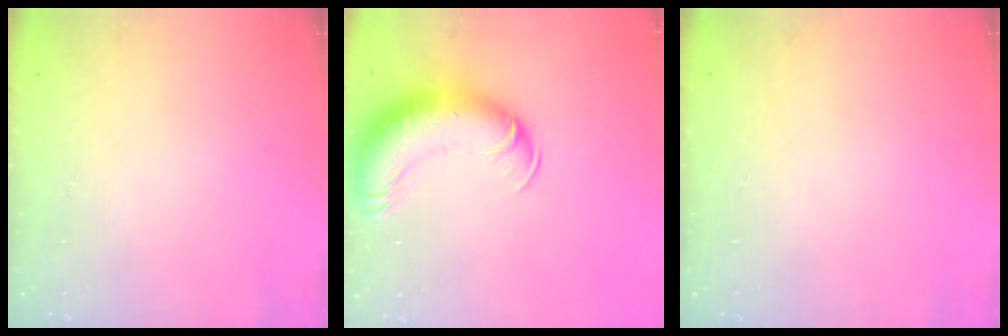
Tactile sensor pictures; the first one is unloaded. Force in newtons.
{"total": 16.3, "press": 15.9, "slide": 3.9}
{"total": 0.0}